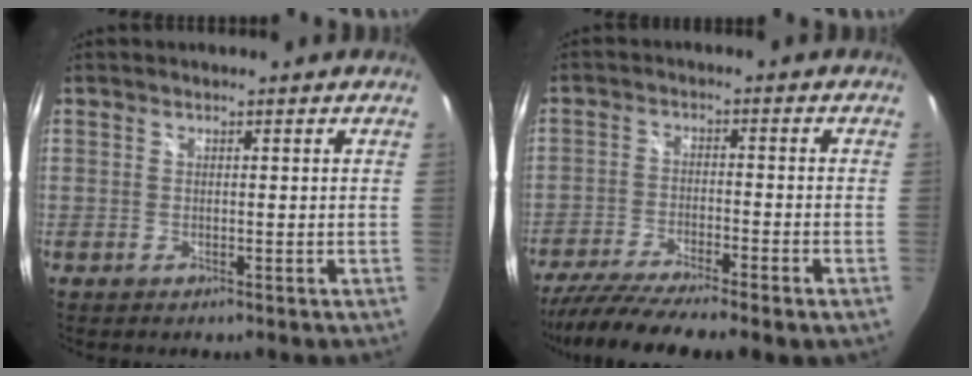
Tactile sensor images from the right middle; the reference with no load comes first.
{"total": 12.7, "force": [-10.6, 0.4, 6.9], "torque": [-0.142, -0.037, -0.177]}